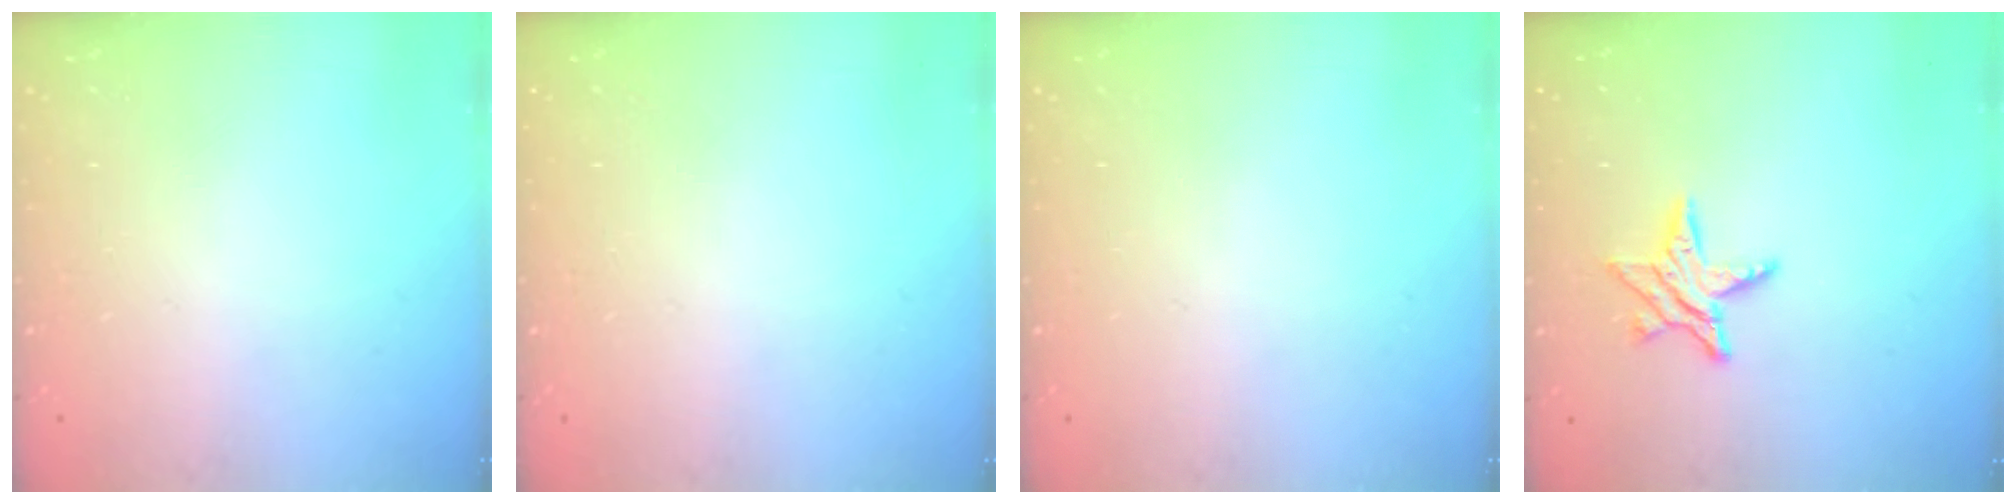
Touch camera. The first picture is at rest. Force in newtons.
{"total": 0.0}
{"total": 0.0}
{"total": 7.9, "press": 7.9, "slide": 0.3}